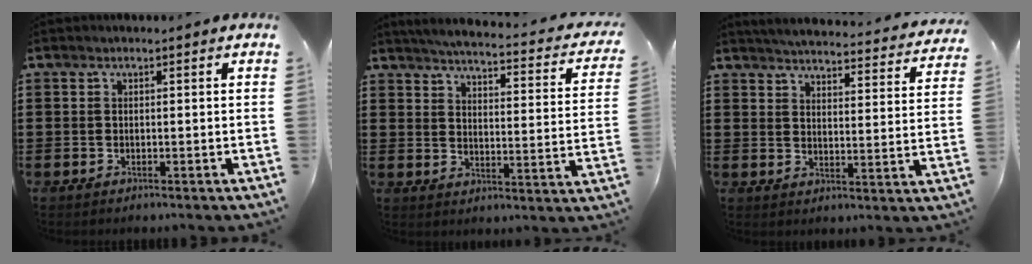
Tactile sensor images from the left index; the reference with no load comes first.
{"total": 3.7, "force": [3.4, -0.4, 1.5], "torque": [-0.052, -0.030, 0.049]}
{"total": 4.2, "force": [4.1, -0.3, 0.8], "torque": [-0.038, -0.035, 0.068]}